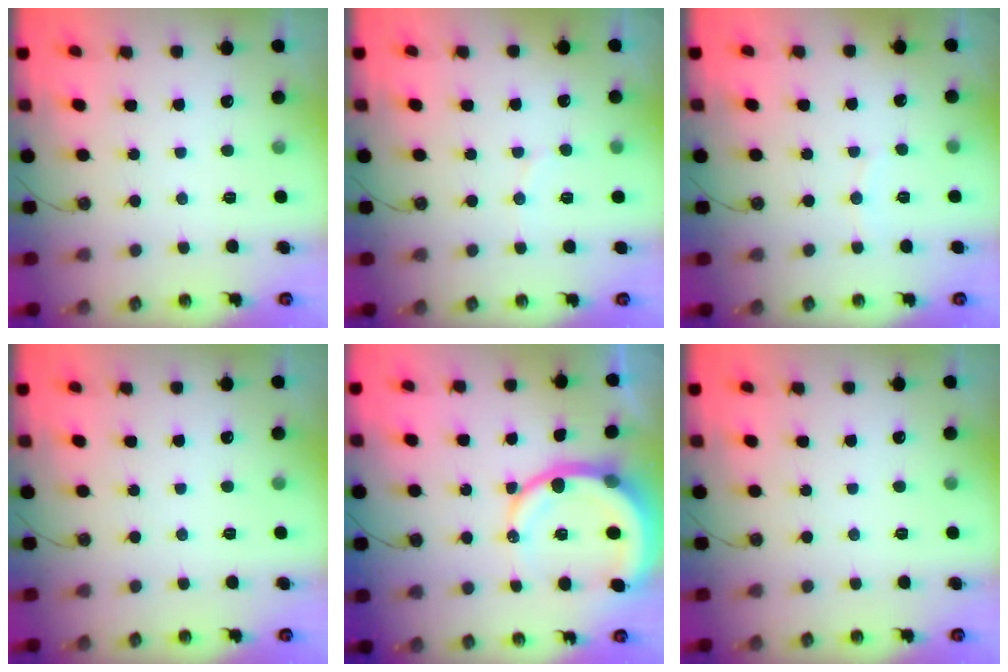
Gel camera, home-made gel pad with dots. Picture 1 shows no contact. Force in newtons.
{"total": 4.4, "press": 4.2, "slide": 1.0}
{"total": 3.0, "press": 3.0, "slide": 0.2}
{"total": 0.0}
{"total": 13.2, "press": 13.1, "slide": 1.7}
{"total": 0.0}